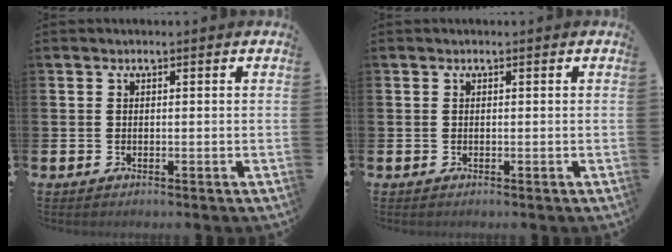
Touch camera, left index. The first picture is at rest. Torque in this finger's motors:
{"motor_torque": [-0.07, 0.07, 0.04, 0.01]}